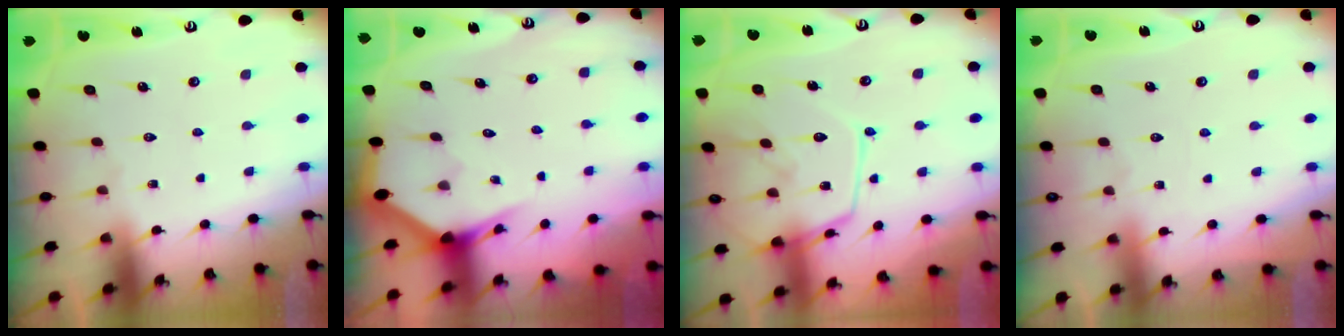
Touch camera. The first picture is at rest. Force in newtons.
{"total": 3.0, "press": 3.0, "slide": 0.1}
{"total": 16.5, "press": 16.5, "slide": 1.2}
{"total": 3.3, "press": 3.2, "slide": 0.4}